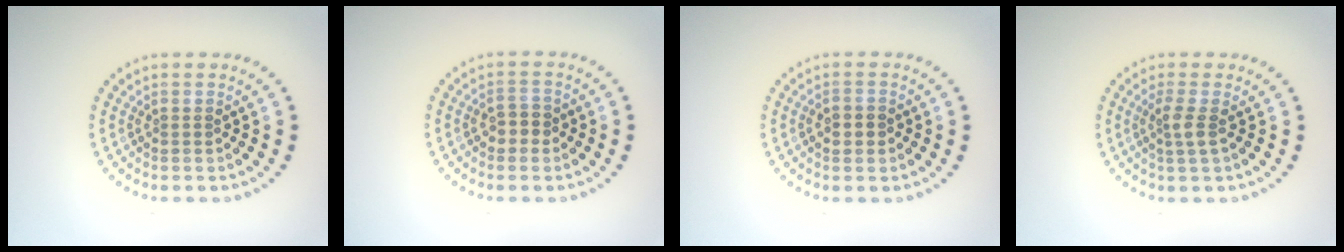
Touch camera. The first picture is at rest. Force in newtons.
{"total": 1.8, "press": 1.8, "slide": 0.2}
{"total": 1.7, "press": 1.7, "slide": 0.4}
{"total": 1.7, "press": 1.4, "slide": 1.0}